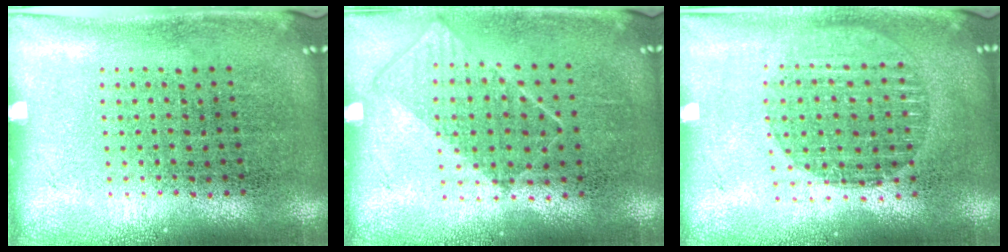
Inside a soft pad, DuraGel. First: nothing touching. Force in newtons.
{"total": 0.8, "press": 0.7, "slide": 0.5}
{"total": 1.5, "press": 1.3, "slide": 0.7}